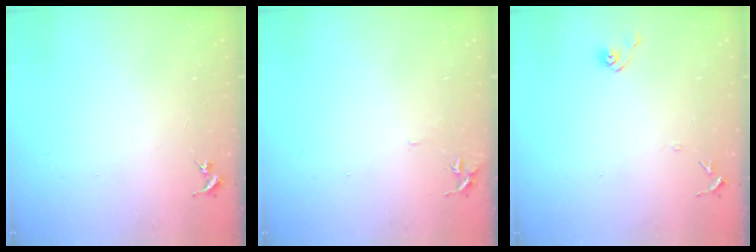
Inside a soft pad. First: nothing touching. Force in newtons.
{"total": 3.5, "press": 3.5, "slide": 0.4}
{"total": 6.6, "press": 6.6, "slide": 0.5}